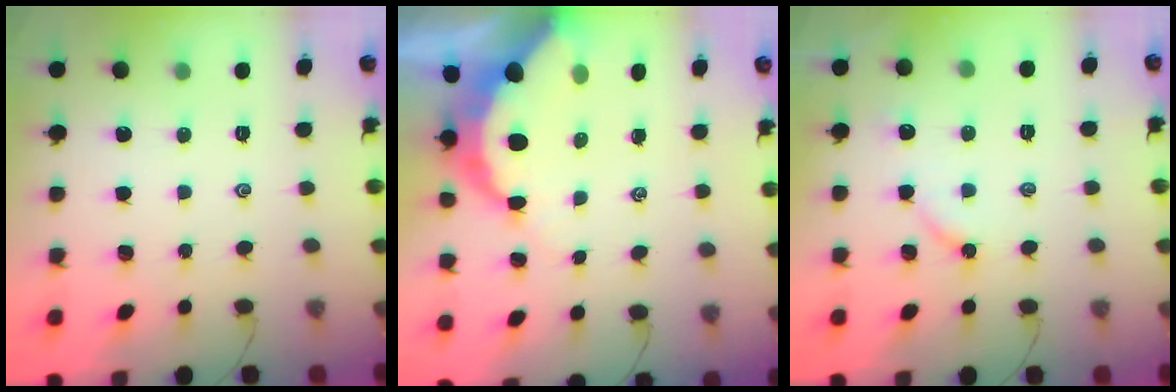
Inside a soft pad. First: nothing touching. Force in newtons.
{"total": 10.1, "press": 10.0, "slide": 1.0}
{"total": 5.1, "press": 5.1, "slide": 0.6}